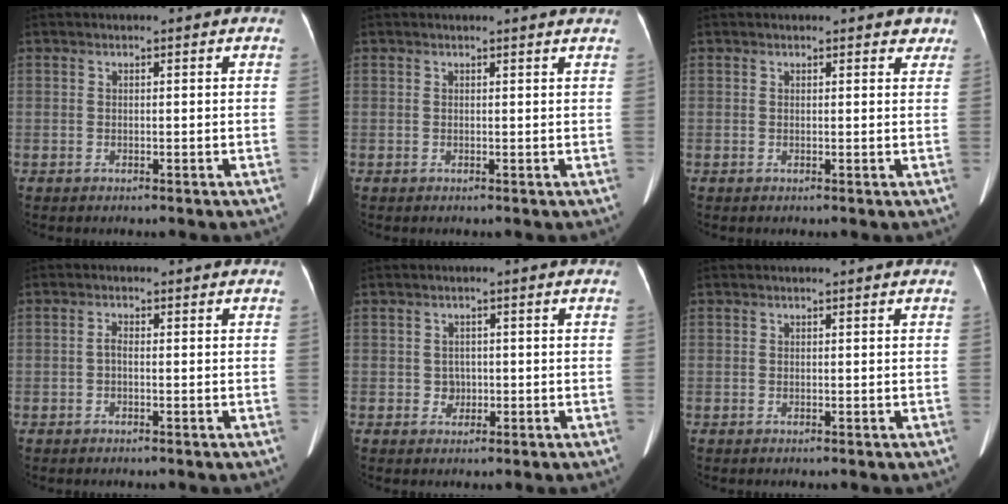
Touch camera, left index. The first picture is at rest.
{"total": 2.2, "force": [2.1, -0.3, 0.5], "torque": [-0.014, -0.003, 0.017]}
{"total": 2.8, "force": [2.4, 1.3, 0.8], "torque": [0.010, -0.001, 0.016]}
{"total": 1.0, "force": [-0.3, 0.3, 0.9], "torque": [-0.017, 0.002, -0.008]}
{"total": 1.7, "force": [-0.5, 1.5, 0.5], "torque": [-0.005, -0.002, -0.002]}
{"total": 0.6, "force": [0.6, 0.0, 0.2], "torque": [-0.007, 0.000, 0.008]}